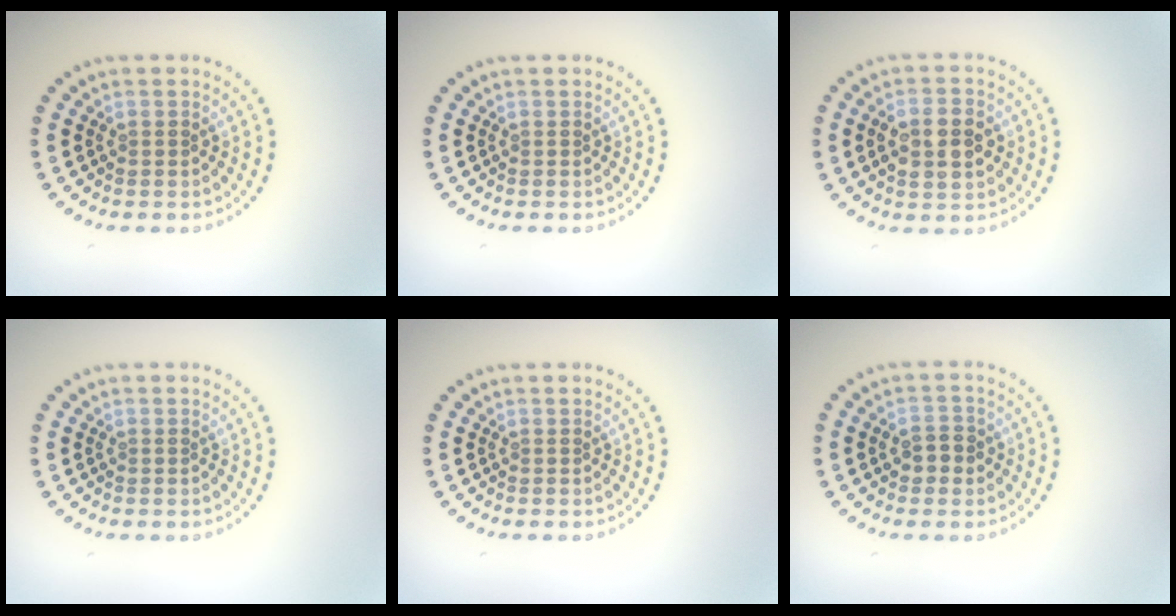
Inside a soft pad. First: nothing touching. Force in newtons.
{"total": 0.0}
{"total": 4.4, "press": 4.4, "slide": 0.3}
{"total": 0.0}
{"total": 0.0}
{"total": 2.1, "press": 2.0, "slide": 0.3}